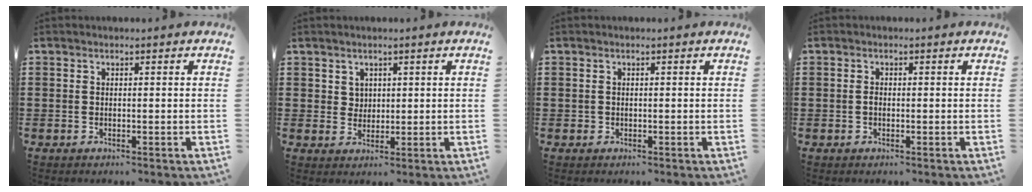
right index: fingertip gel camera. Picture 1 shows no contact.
{"total": 2.1, "force": [1.3, 1.6, 0.3], "torque": [-0.011, 0.006, 0.025]}
{"total": 0.5, "force": [-0.1, 0.5, 0.0], "torque": [0.000, 0.005, -0.003]}
{"total": 0.8, "force": [-0.2, 0.5, 0.6], "torque": [-0.015, -0.001, -0.004]}